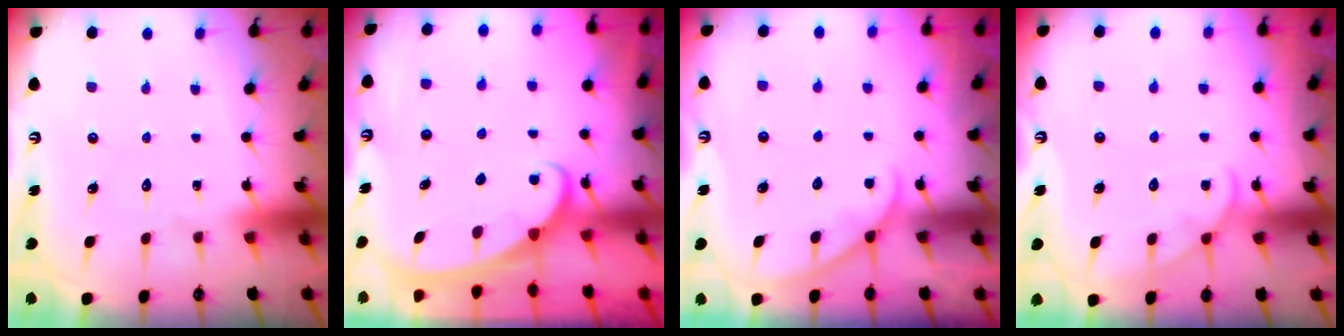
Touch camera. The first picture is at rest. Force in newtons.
{"total": 2.4, "press": 2.4, "slide": 0.3}
{"total": 4.1, "press": 4.1, "slide": 0.5}
{"total": 6.5, "press": 6.4, "slide": 0.8}